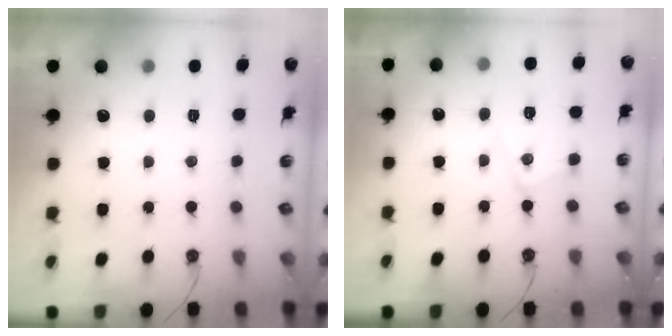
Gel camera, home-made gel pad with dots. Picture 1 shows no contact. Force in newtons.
{"total": 7.6, "press": 7.6, "slide": 0.5}